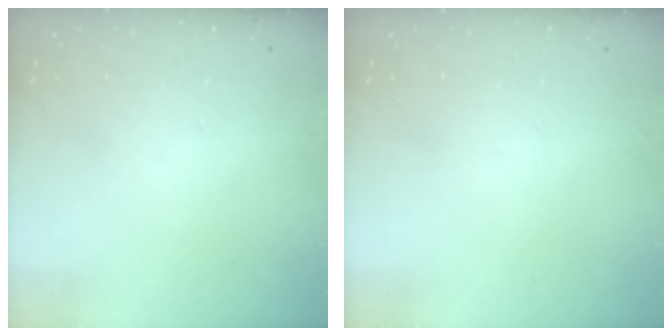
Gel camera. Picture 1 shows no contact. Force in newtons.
{"total": 0.0}